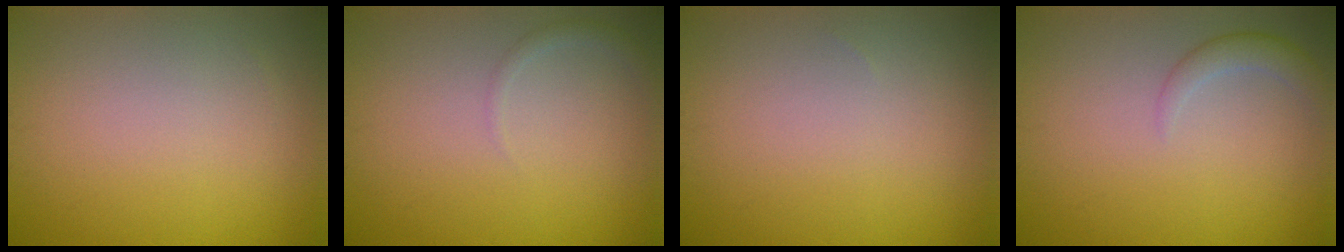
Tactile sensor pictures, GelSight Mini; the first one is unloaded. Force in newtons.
{"total": 0.8, "press": 0.8, "slide": 0.1}
{"total": 0.0}
{"total": 1.7, "press": 1.7, "slide": 0.1}